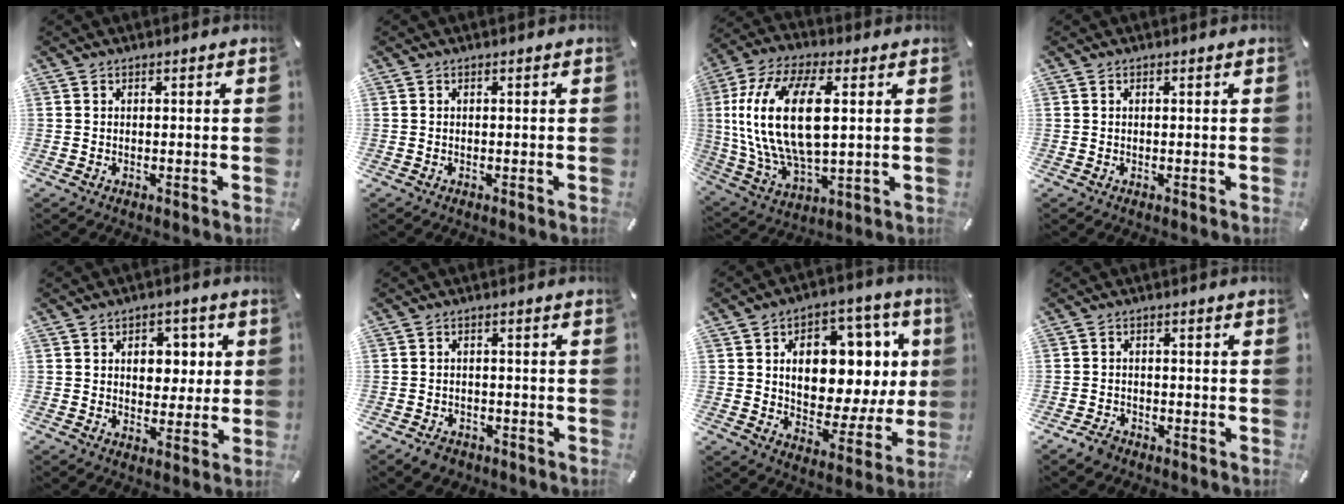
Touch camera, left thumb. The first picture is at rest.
{"total": 0.0}
{"total": 20.2, "force": [3.3, 10.2, 17.1], "torque": [-0.380, -0.005, 0.053]}
{"total": 0.0}
{"total": 7.2, "force": [1.3, 5.6, 4.3], "torque": [-0.041, -0.004, 0.012]}
{"total": 3.0, "force": [-2.2, 1.9, 0.8], "torque": [-0.019, 0.010, -0.044]}
{"total": 14.9, "force": [3.7, 10.1, 10.4], "torque": [-0.142, -0.028, 0.068]}
{"total": 3.0, "force": [-2.3, 1.7, 0.9], "torque": [-0.021, 0.012, -0.046]}